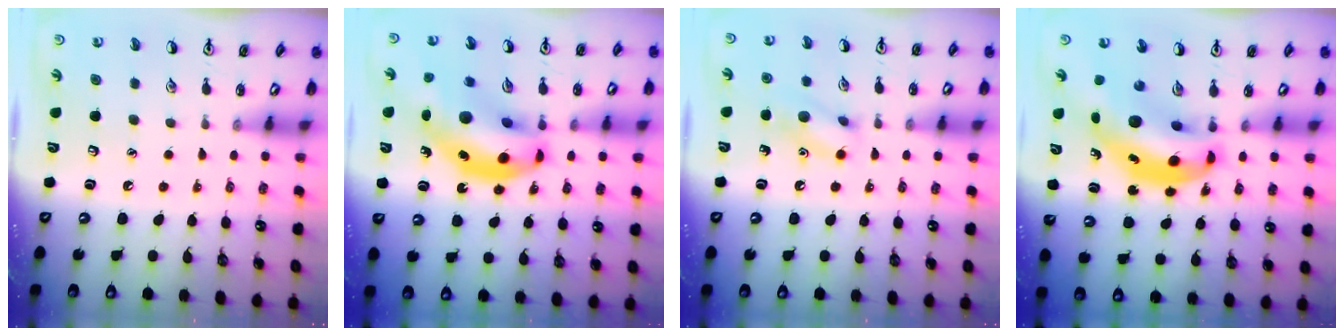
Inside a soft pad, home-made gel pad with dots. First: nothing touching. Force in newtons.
{"total": 18.2, "press": 17.8, "slide": 4.1}
{"total": 10.0, "press": 9.8, "slide": 1.7}
{"total": 9.6, "press": 9.1, "slide": 2.9}